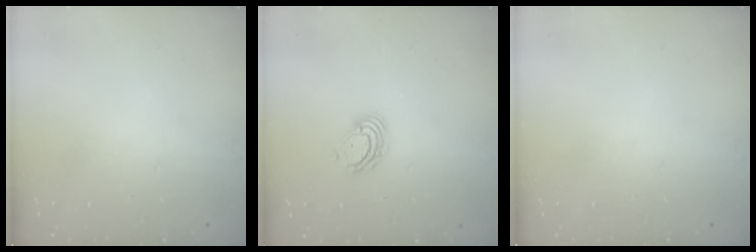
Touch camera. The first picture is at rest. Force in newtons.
{"total": 6.2, "press": 6.1, "slide": 1.0}
{"total": 0.0}